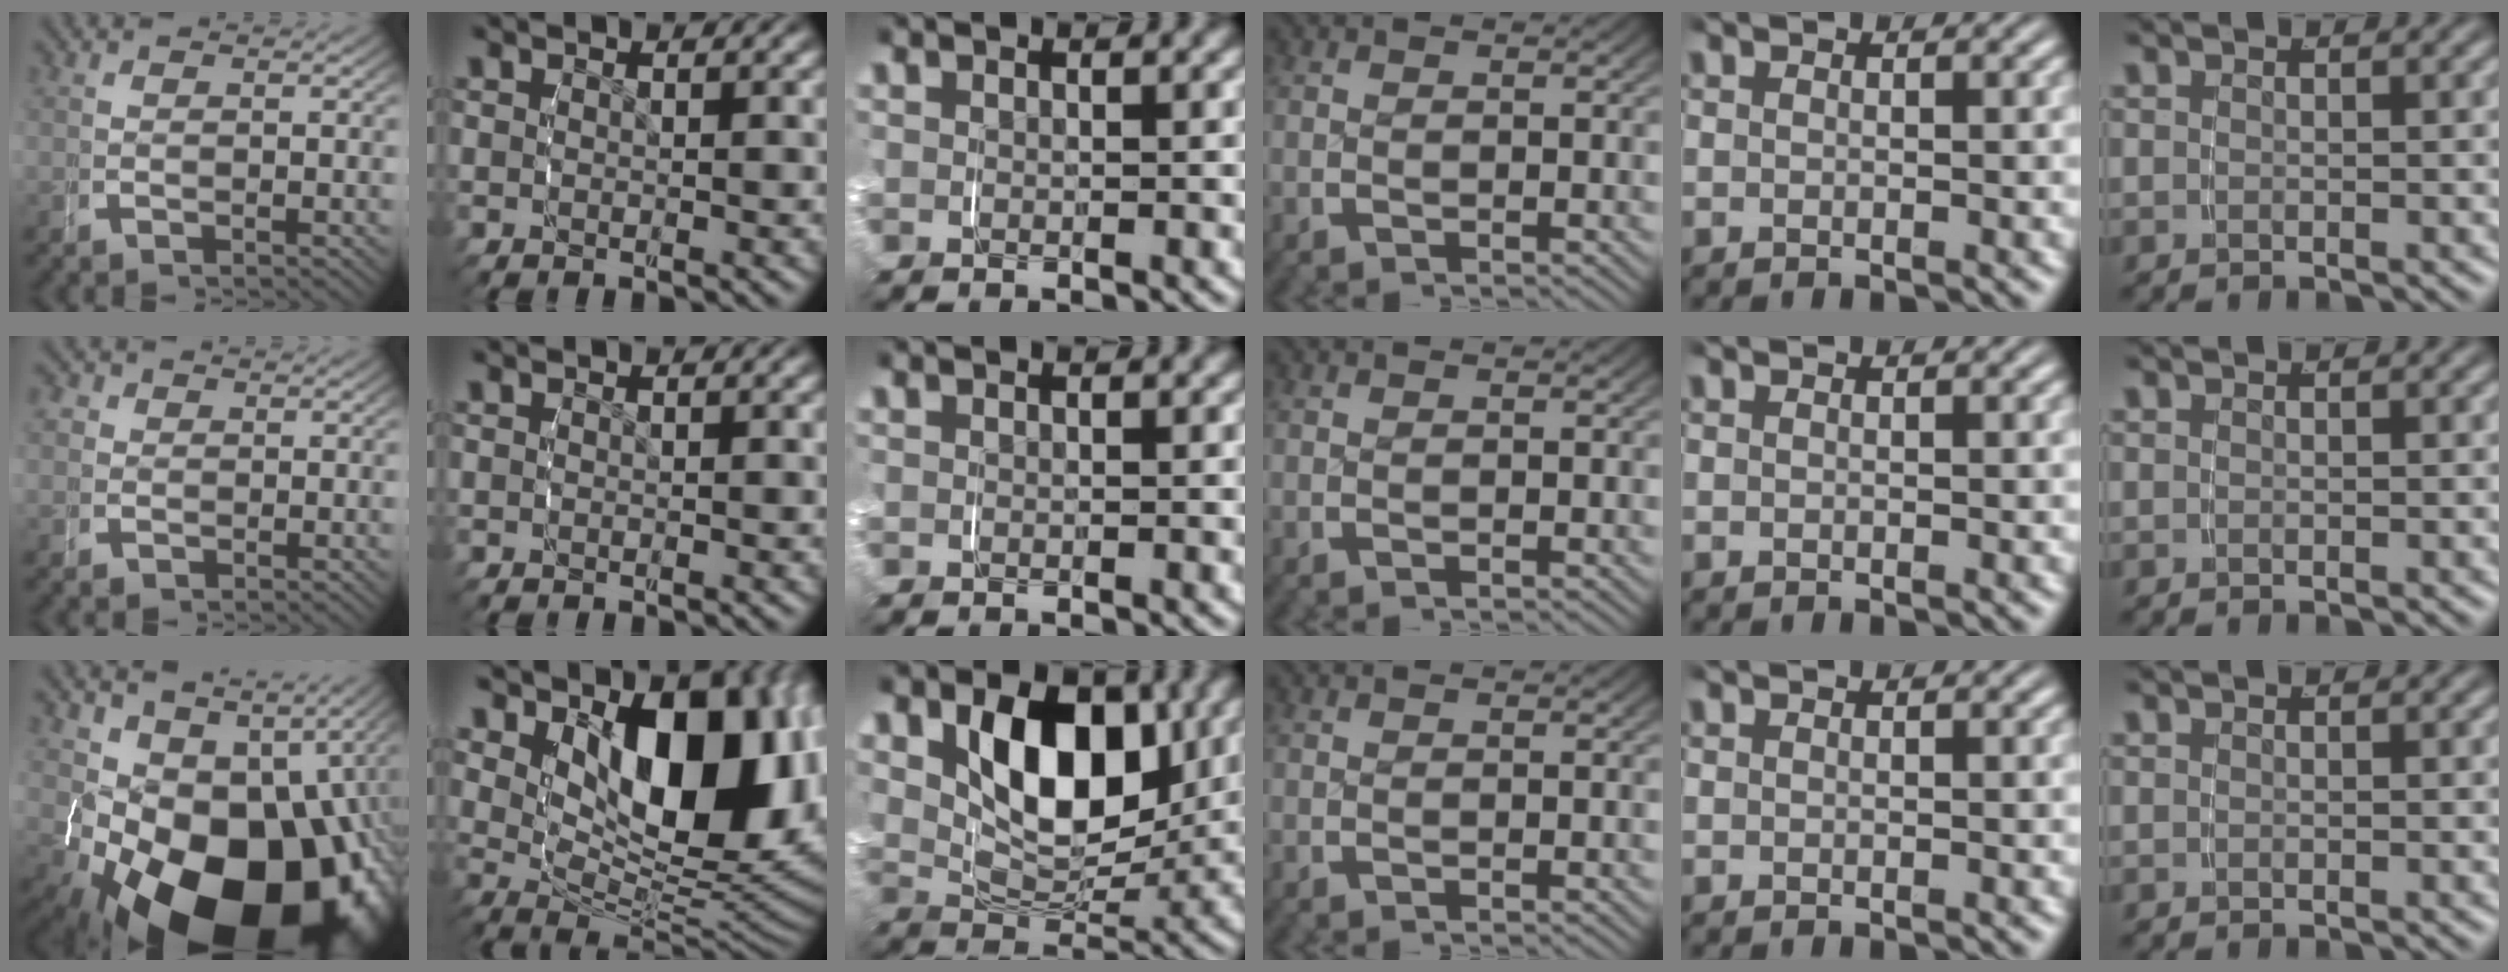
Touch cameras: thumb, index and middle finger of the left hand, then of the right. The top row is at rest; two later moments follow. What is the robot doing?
{"motion": "grasp_and_lifting", "object": "plastic wrap"}